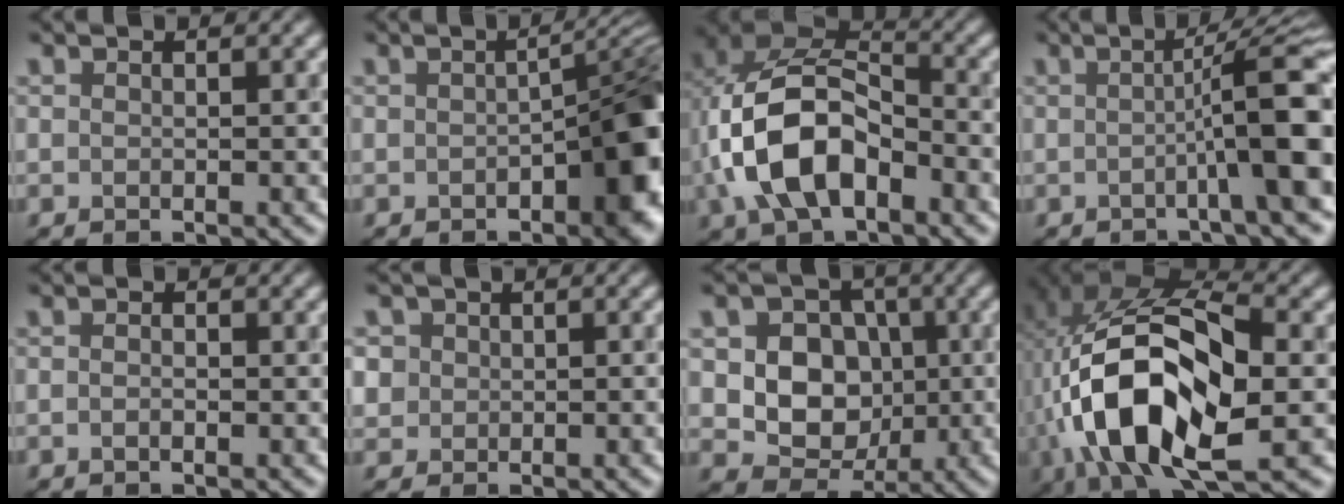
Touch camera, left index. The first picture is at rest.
{"total": 8.7, "force": [-2.0, 4.1, 7.4], "torque": [-0.065, 0.005, -0.028]}
{"total": 10.2, "force": [-2.5, 6.1, 7.8], "torque": [-0.169, 0.008, -0.054]}
{"total": 8.1, "force": [-1.0, 1.3, 8.0], "torque": [-0.097, 0.019, -0.029]}
{"total": 0.7, "force": [-0.2, 0.3, 0.5], "torque": [-0.013, 0.002, -0.006]}
{"total": 3.4, "force": [0.9, 3.0, 1.4], "torque": [-0.012, 0.025, 0.003]}
{"total": 7.9, "force": [0.2, 6.6, 4.3], "torque": [-0.066, 0.014, -0.005]}
{"total": 14.5, "force": [-2.9, 6.8, 12.4], "torque": [-0.236, 0.003, -0.060]}